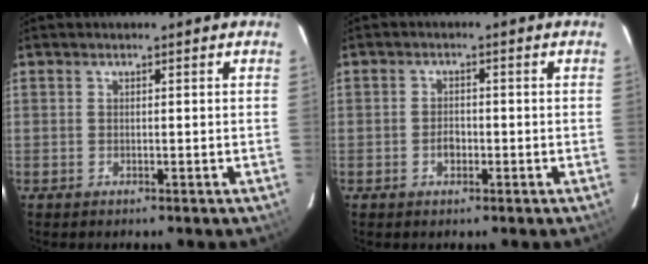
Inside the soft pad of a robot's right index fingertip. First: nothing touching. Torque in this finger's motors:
{"motor_torque": [0.46, 0.26, 0.20, 0.02]}